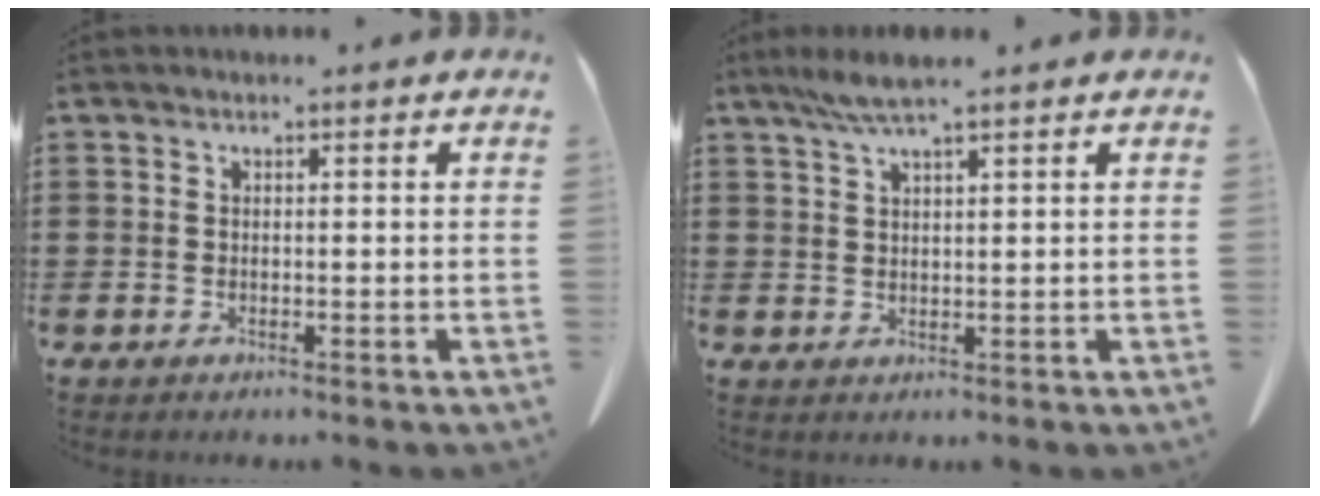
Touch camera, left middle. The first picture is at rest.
{"total": 3.8, "force": [2.6, 0.3, 2.8], "torque": [-0.059, 0.002, 0.047]}